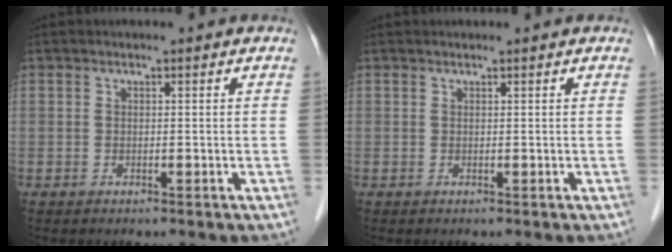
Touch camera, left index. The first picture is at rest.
{"total": 0.0}